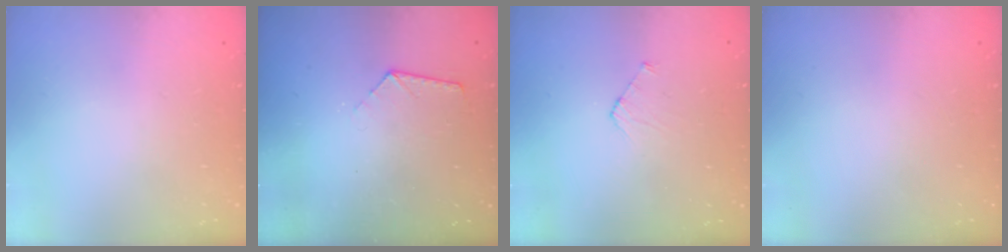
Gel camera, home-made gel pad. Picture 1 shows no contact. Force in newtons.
{"total": 6.5, "press": 6.5, "slide": 0.5}
{"total": 3.5, "press": 3.5, "slide": 0.2}
{"total": 0.0}